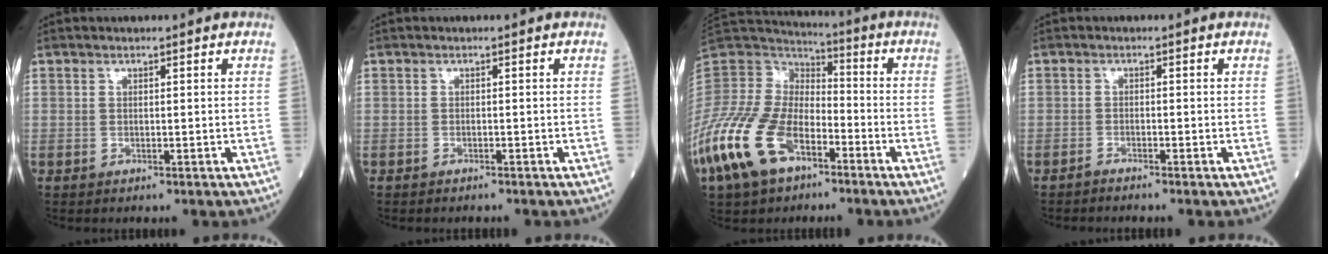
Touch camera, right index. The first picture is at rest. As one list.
[{"total": 0.7, "force": [-0.7, 0.1, 0.1], "torque": [-0.008, -0.002, -0.010]}, {"total": 18.5, "force": [-9.9, 9.5, 12.4], "torque": [-0.291, -0.007, -0.192]}, {"total": 1.0, "force": [-0.9, -0.3, 0.2], "torque": [-0.007, 0.001, -0.018]}]